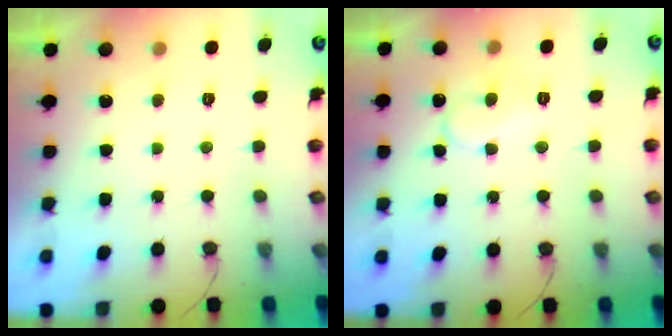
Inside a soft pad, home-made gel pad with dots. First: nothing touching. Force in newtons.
{"total": 8.6, "press": 8.5, "slide": 0.7}